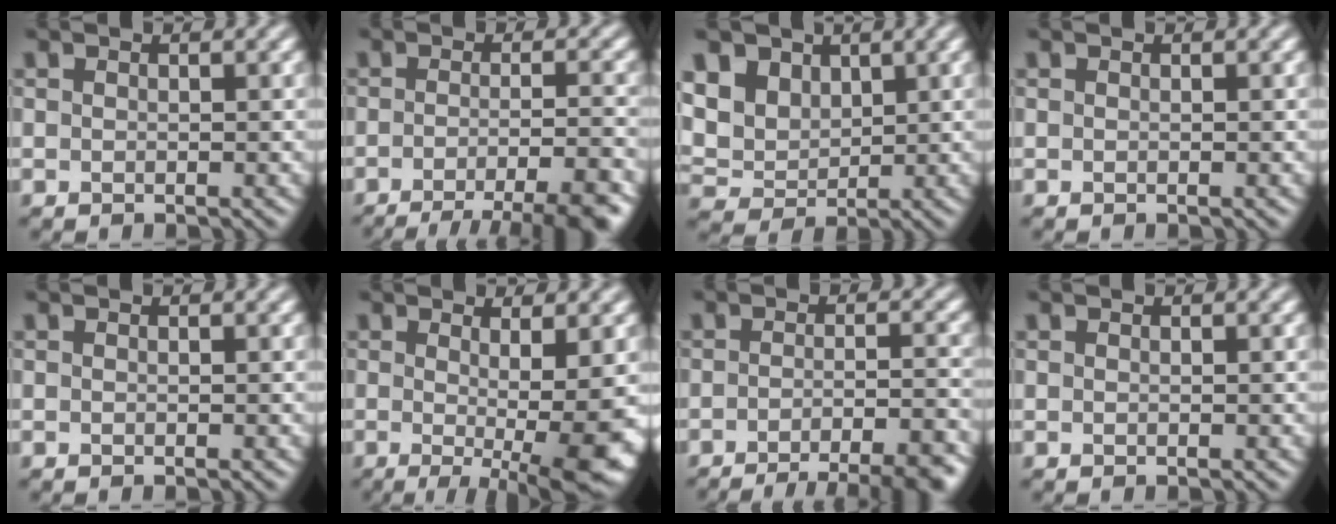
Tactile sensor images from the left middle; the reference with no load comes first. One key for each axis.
{"total": 8.4, "fx": -5.6, "fy": 1.9, "fz": 6.0, "tx": -0.072, "ty": -0.003, "tz": -0.074}
{"total": 6.9, "fx": 3.8, "fy": 5.0, "fz": 2.8, "tx": -0.099, "ty": 0.012, "tz": 0.066}
{"total": 0.0}
{"total": 0.5, "fx": 0.0, "fy": 0.2, "fz": 0.5, "tx": -0.003, "ty": 0.000, "tz": -0.003}
{"total": 8.8, "fx": -0.9, "fy": 2.1, "fz": 8.5, "tx": -0.102, "ty": -0.007, "tz": -0.007}
{"total": 10.2, "fx": -7.6, "fy": 2.6, "fz": 6.3, "tx": -0.069, "ty": 0.000, "tz": -0.089}
{"total": 0.0}